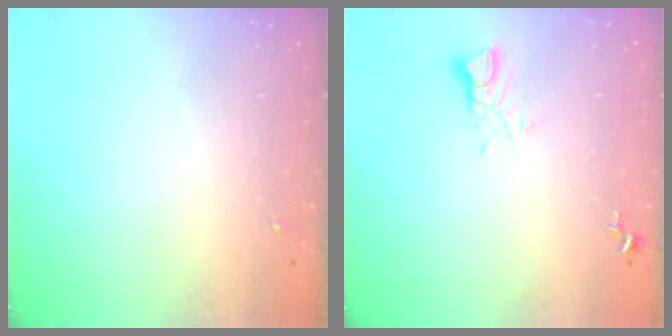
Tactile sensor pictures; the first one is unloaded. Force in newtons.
{"total": 3.5, "press": 3.5, "slide": 0.2}